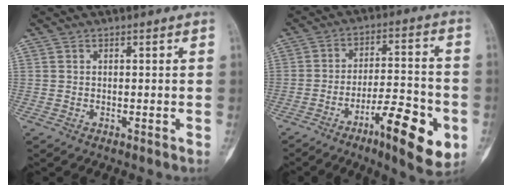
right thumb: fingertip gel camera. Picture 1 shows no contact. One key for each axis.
{"total": 15.1, "fx": -6.4, "fy": 4.2, "fz": 13.0, "tx": -0.184, "ty": 0.030, "tz": -0.095}